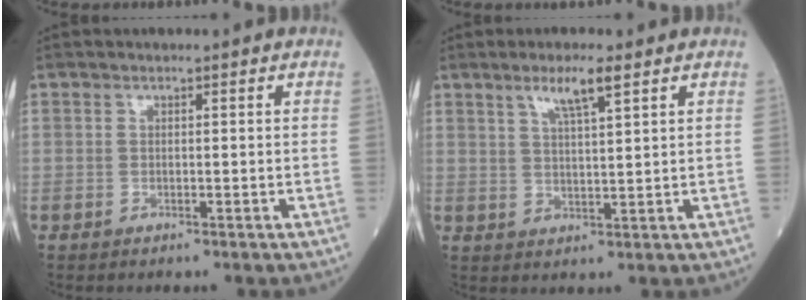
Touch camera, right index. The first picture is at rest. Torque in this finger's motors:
{"motor_torque": [0.67, 0.64, 0.34, 0.09]}